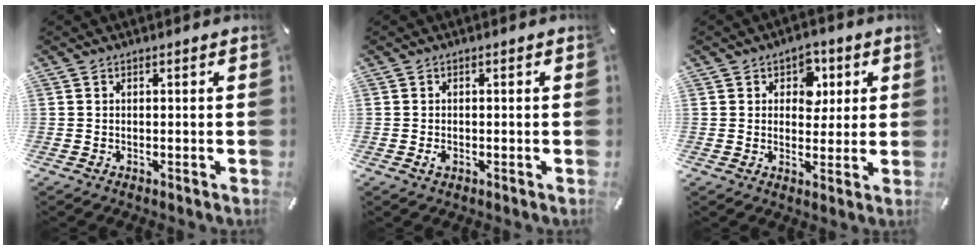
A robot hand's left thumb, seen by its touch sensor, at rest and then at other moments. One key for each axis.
{"total": 1.4, "fx": -0.5, "fy": 1.0, "fz": 0.9, "tx": -0.024, "ty": -0.001, "tz": -0.011}
{"total": 6.3, "fx": 1.8, "fy": 5.4, "fz": 2.6, "tx": -0.020, "ty": -0.003, "tz": 0.023}